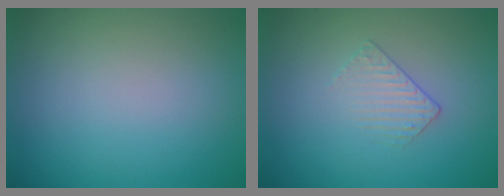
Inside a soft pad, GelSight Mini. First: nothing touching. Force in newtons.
{"total": 1.3, "press": 0.6, "slide": 1.1}